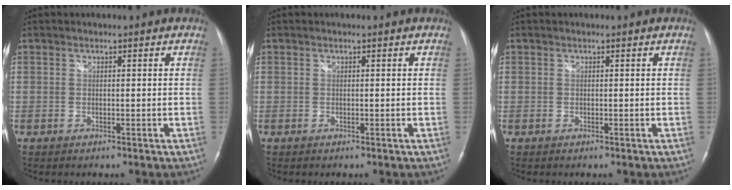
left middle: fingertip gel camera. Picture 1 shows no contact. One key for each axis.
{"total": 0.0}
{"total": 0.0}